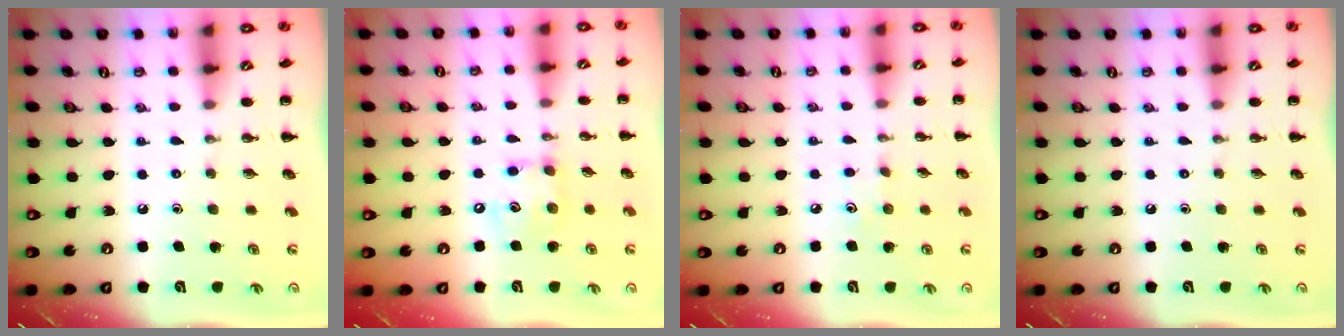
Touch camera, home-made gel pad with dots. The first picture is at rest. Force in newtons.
{"total": 8.9, "press": 8.8, "slide": 1.0}
{"total": 3.7, "press": 3.6, "slide": 1.0}
{"total": 0.0}